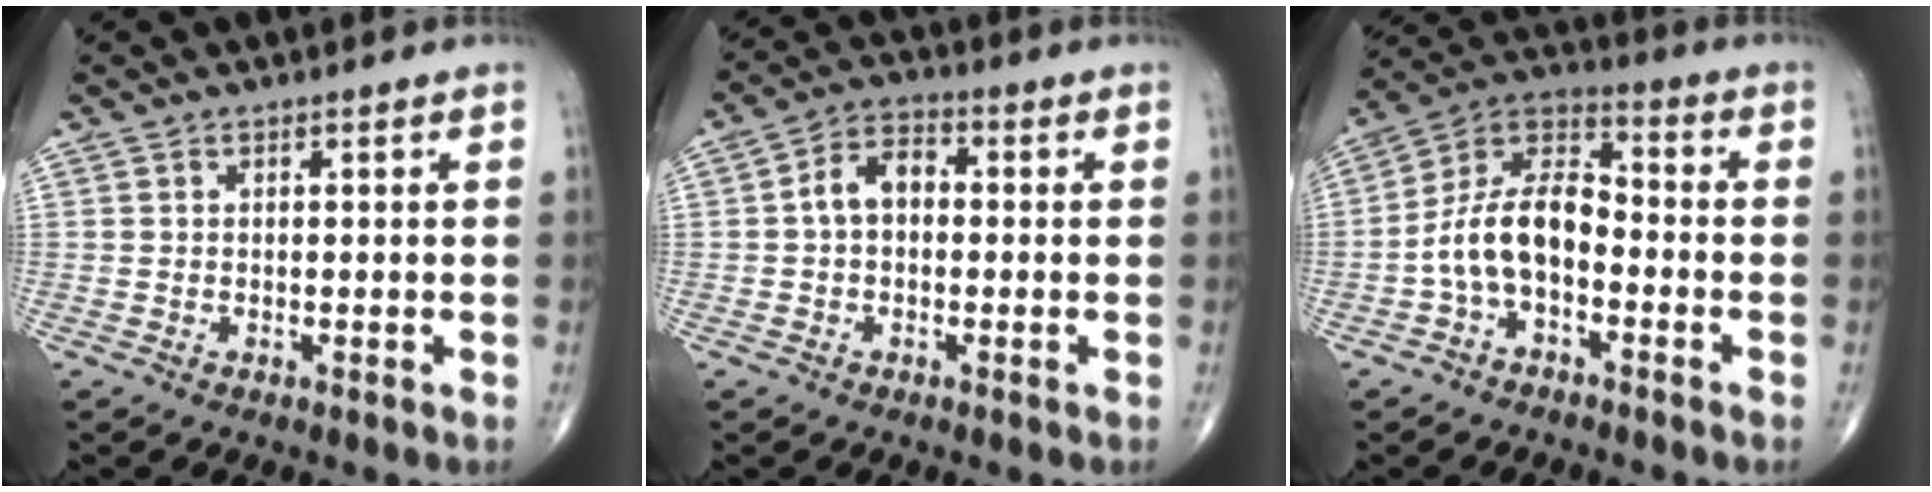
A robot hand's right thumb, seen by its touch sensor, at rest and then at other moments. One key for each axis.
{"total": 6.3, "fx": 0.0, "fy": 4.3, "fz": 4.6, "tx": -0.072, "ty": 0.025, "tz": -0.011}
{"total": 11.7, "fx": -3.0, "fy": 6.7, "fz": 9.1, "tx": -0.160, "ty": 0.051, "tz": -0.069}